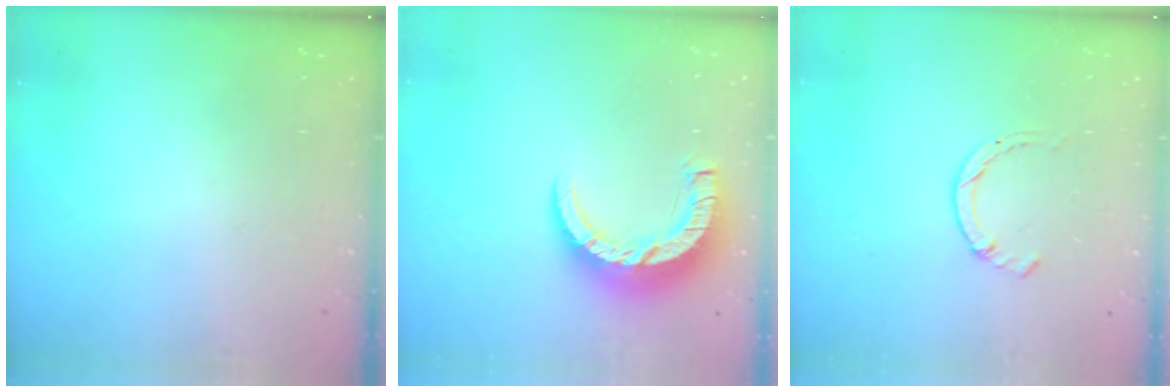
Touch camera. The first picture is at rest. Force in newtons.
{"total": 8.9, "press": 8.9, "slide": 0.9}
{"total": 1.7, "press": 1.7, "slide": 0.3}